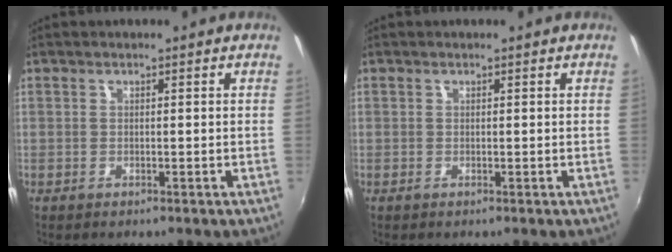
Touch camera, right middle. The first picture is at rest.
{"total": 0.0}